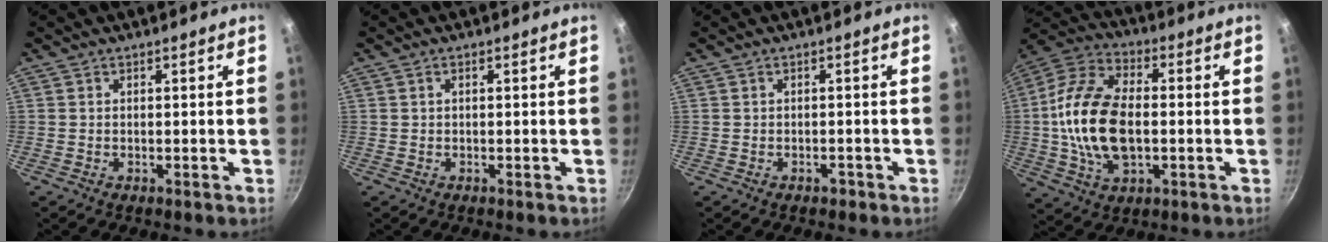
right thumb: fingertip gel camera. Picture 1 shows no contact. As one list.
[{"total": 0.6, "force": [0.2, 0.3, 0.5], "torque": [-0.009, 0.001, 0.002]}, {"total": 1.0, "force": [-0.7, 0.6, 0.3], "torque": [0.000, 0.003, -0.012]}, {"total": 19.3, "force": [-0.8, 10.8, 15.9], "torque": [-0.319, 0.016, -0.014]}]